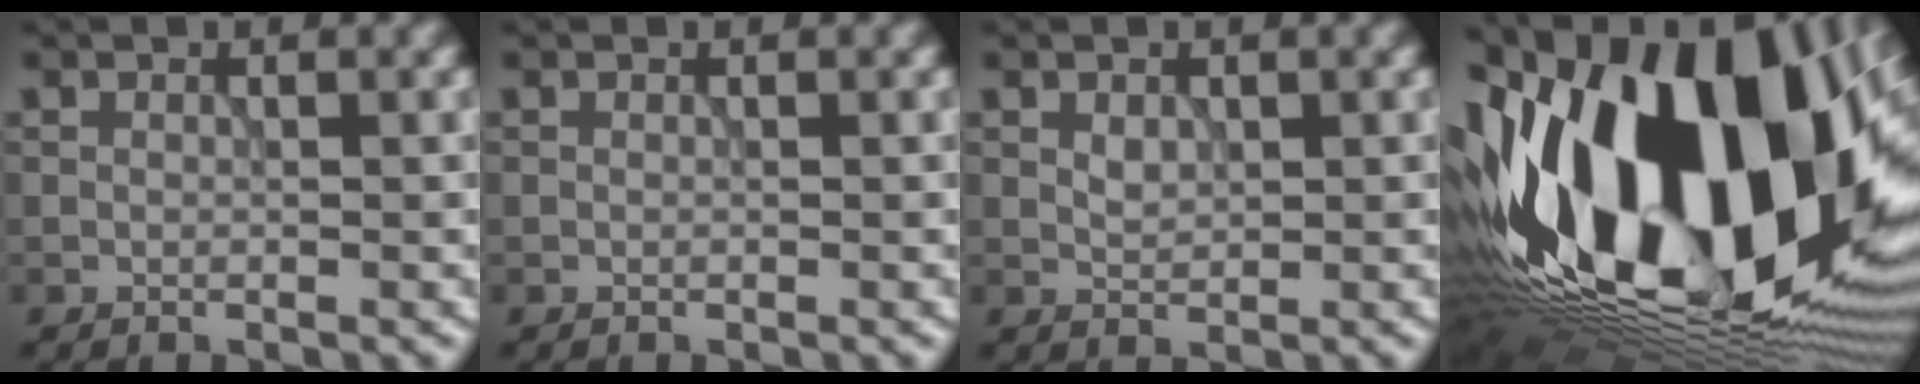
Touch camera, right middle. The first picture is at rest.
{"total": 0.0}
{"total": 1.1, "force": [0.2, 0.8, 0.7], "torque": [-0.017, -0.002, 0.006]}
{"total": 22.0, "force": [-0.5, 12.7, 18.0], "torque": [-0.347, -0.022, -0.008]}